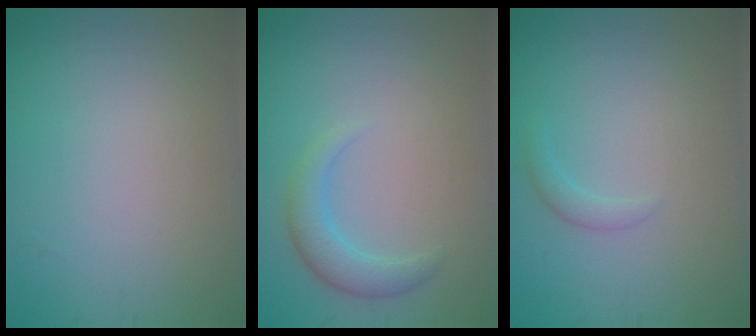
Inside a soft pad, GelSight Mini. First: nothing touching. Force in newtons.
{"total": 2.5, "press": 2.5, "slide": 0.1}
{"total": 1.0, "press": 1.0, "slide": 0.1}